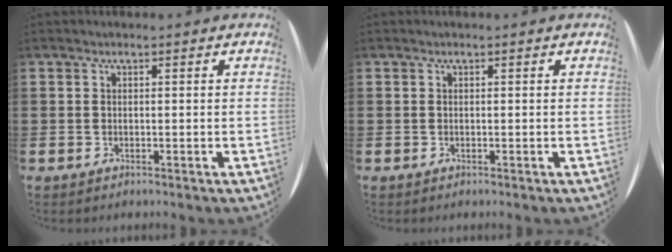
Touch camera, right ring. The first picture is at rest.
{"total": 0.0}